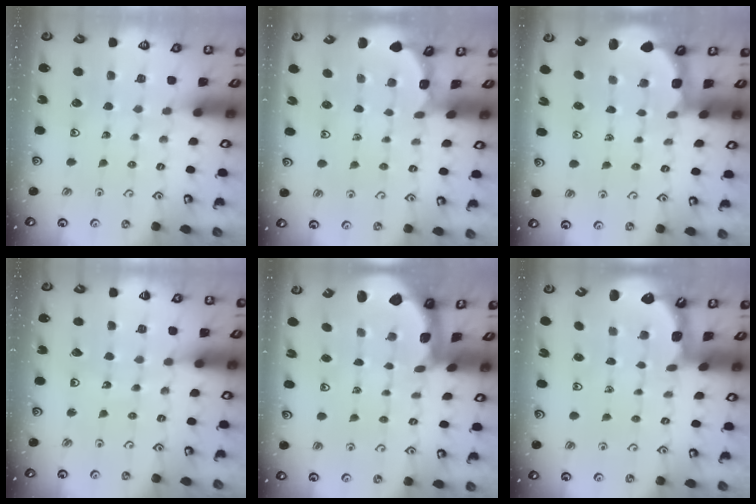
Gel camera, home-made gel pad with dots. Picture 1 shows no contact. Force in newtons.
{"total": 1.0, "press": 0.9, "slide": 0.2}
{"total": 2.5, "press": 2.2, "slide": 1.1}
{"total": 3.4, "press": 3.4, "slide": 0.2}
{"total": 1.8, "press": 1.7, "slide": 0.4}
{"total": 1.3, "press": 1.3, "slide": 0.1}